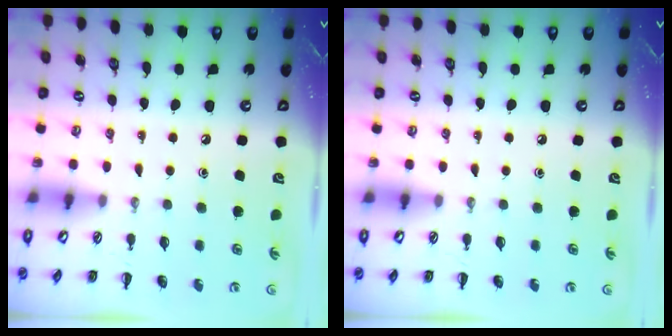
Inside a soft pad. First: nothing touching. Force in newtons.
{"total": 0.0}